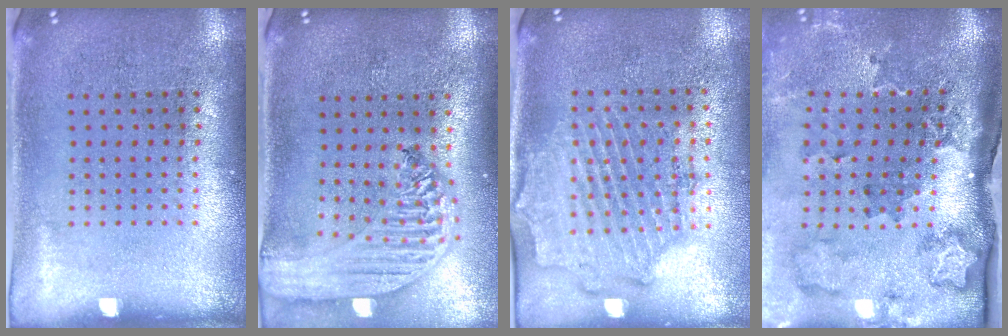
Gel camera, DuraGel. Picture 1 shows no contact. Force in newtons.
{"total": 2.9, "press": 2.3, "slide": 1.7}
{"total": 1.8, "press": 1.7, "slide": 0.7}
{"total": 2.5, "press": 2.0, "slide": 1.6}